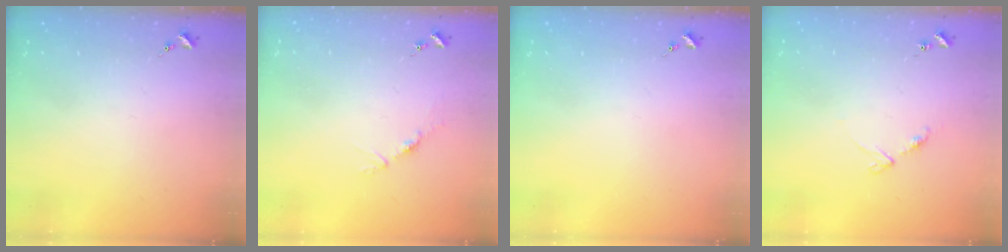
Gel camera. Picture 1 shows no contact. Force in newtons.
{"total": 4.0, "press": 3.9, "slide": 0.5}
{"total": 0.0}
{"total": 5.9, "press": 5.9, "slide": 0.7}